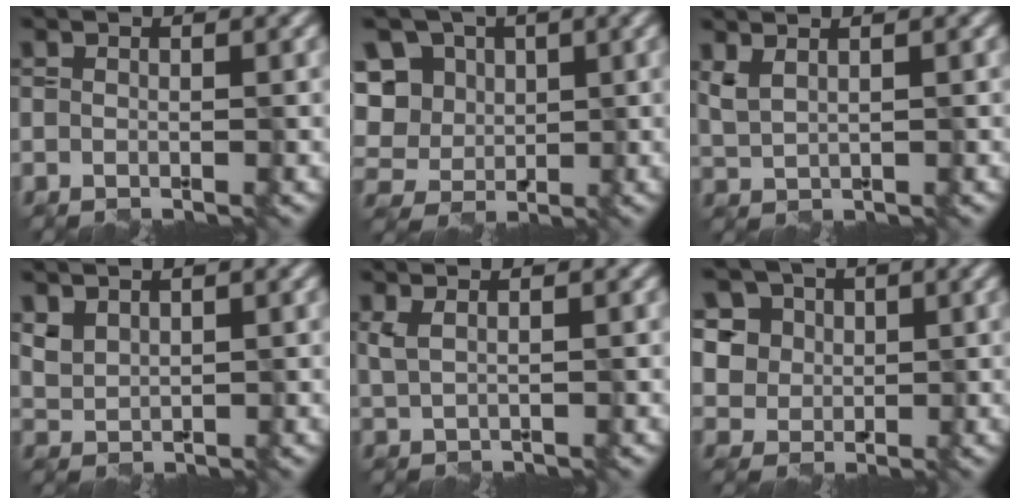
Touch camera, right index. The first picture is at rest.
{"total": 9.4, "force": [2.8, 7.9, 4.2], "torque": [-0.083, 0.022, 0.029]}
{"total": 2.1, "force": [1.5, 0.7, 1.2], "torque": [-0.029, 0.004, 0.035]}
{"total": 2.0, "force": [1.5, 1.1, 0.8], "torque": [-0.023, 0.002, 0.037]}
{"total": 2.2, "force": [1.3, 0.9, 1.5], "torque": [-0.025, 0.000, 0.020]}
{"total": 7.7, "force": [3.6, 6.1, 3.0], "torque": [-0.059, 0.011, 0.045]}